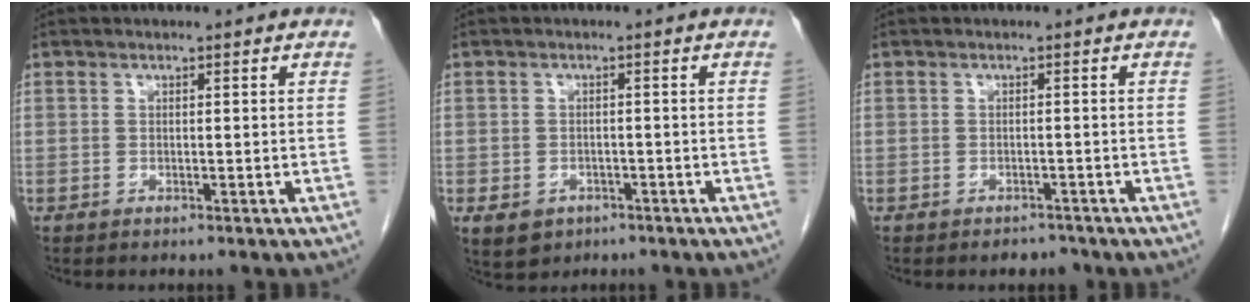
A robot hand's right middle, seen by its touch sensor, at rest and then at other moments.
{"total": 6.3, "force": [-3.3, 5.0, 2.0], "torque": [-0.042, 0.000, -0.042]}
{"total": 1.8, "force": [-1.5, 0.9, 0.3], "torque": [-0.006, 0.001, -0.019]}